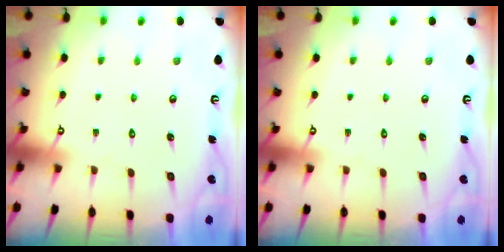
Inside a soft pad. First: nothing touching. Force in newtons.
{"total": 0.0}